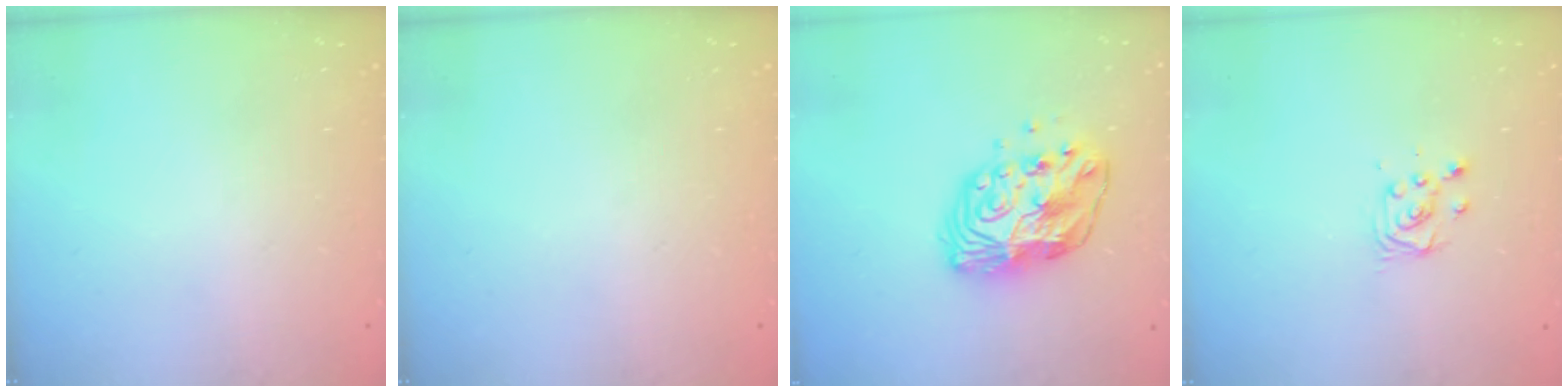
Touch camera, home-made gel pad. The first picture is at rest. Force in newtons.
{"total": 0.0}
{"total": 11.9, "press": 11.9, "slide": 0.8}
{"total": 3.8, "press": 3.7, "slide": 0.5}